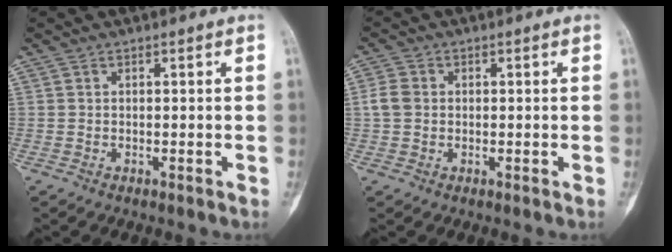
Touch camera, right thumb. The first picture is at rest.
{"total": 3.4, "force": [0.1, 2.8, 1.9], "torque": [-0.038, 0.006, -0.003]}